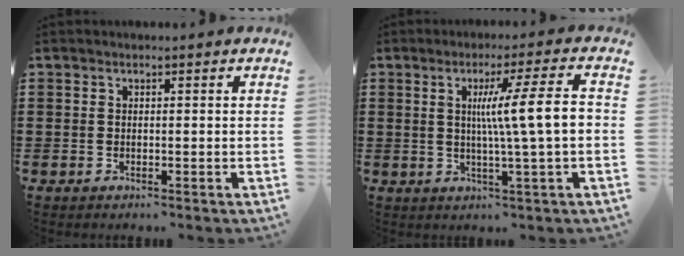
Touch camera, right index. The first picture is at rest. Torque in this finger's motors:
{"motor_torque": [1.72, -0.09, 0.83, 0.21]}